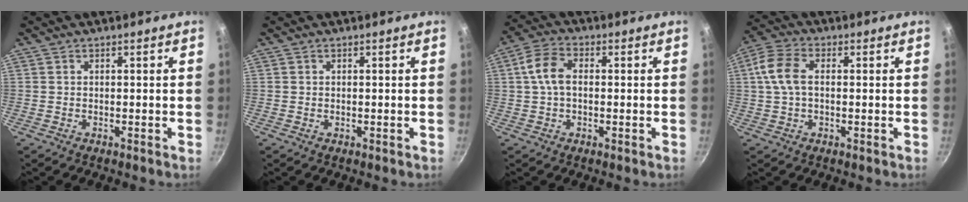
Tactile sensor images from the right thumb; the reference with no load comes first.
{"total": 0.0}
{"total": 6.8, "force": [0.5, 4.4, 5.2], "torque": [-0.104, 0.021, 0.003]}
{"total": 7.8, "force": [0.8, 4.7, 6.1], "torque": [-0.132, 0.019, 0.007]}